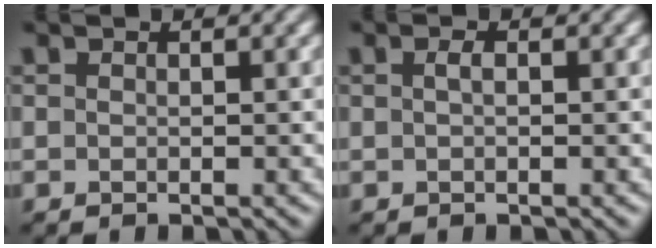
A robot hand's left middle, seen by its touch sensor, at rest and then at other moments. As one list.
[{"total": 0.8, "force": [0.2, 0.3, 0.8], "torque": [-0.017, 0.004, 0.003]}]